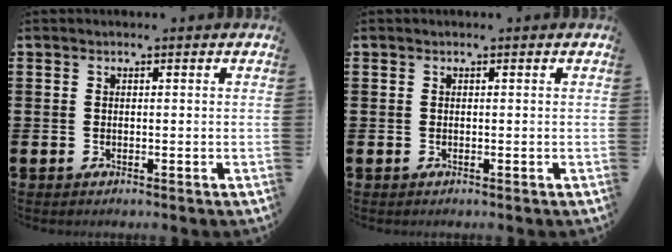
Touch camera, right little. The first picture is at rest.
{"total": 0.0}